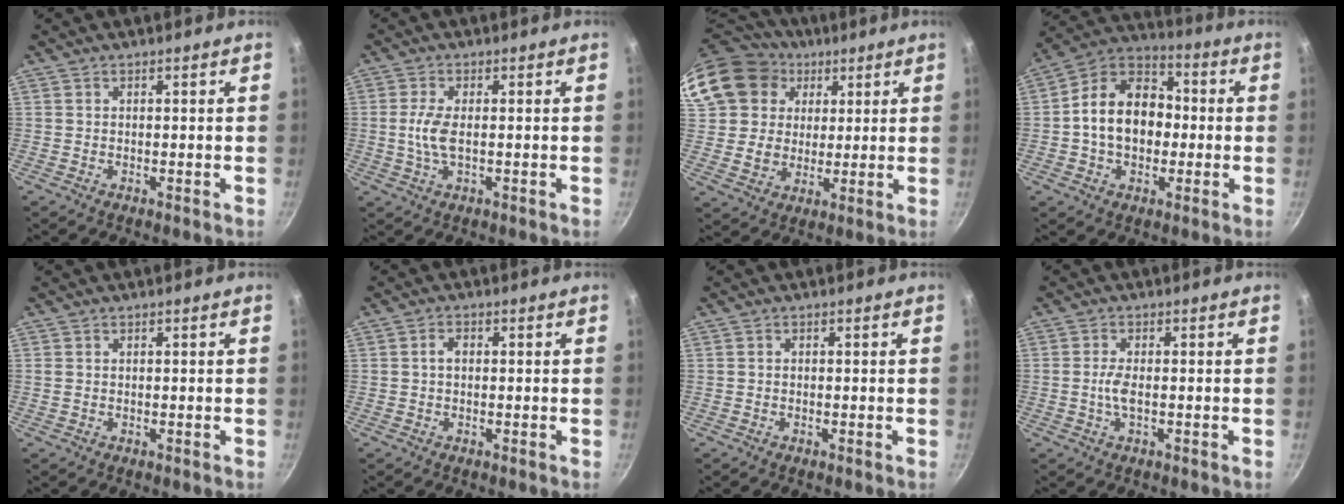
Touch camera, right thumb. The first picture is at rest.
{"total": 4.7, "force": [-0.3, 1.9, 4.3], "torque": [-0.100, 0.001, -0.009]}
{"total": 19.1, "force": [7.6, 16.0, 7.1], "torque": [-0.129, 0.015, 0.145]}
{"total": 15.0, "force": [-0.7, 11.0, 10.1], "torque": [-0.130, 0.036, -0.030]}
{"total": 0.5, "force": [0.1, 0.4, 0.3], "torque": [-0.006, 0.001, 0.002]}
{"total": 1.8, "force": [0.0, 1.2, 1.3], "torque": [-0.018, 0.007, -0.001]}
{"total": 0.0}
{"total": 2.9, "force": [-0.5, 1.1, 2.7], "torque": [-0.063, 0.004, -0.014]}